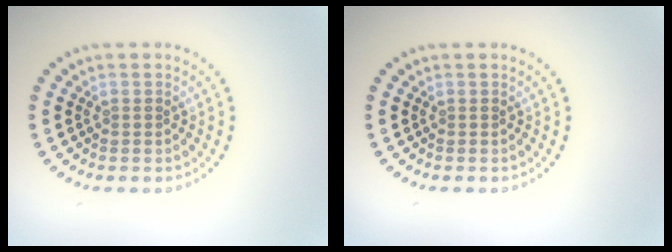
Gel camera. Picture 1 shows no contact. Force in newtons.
{"total": 0.0}